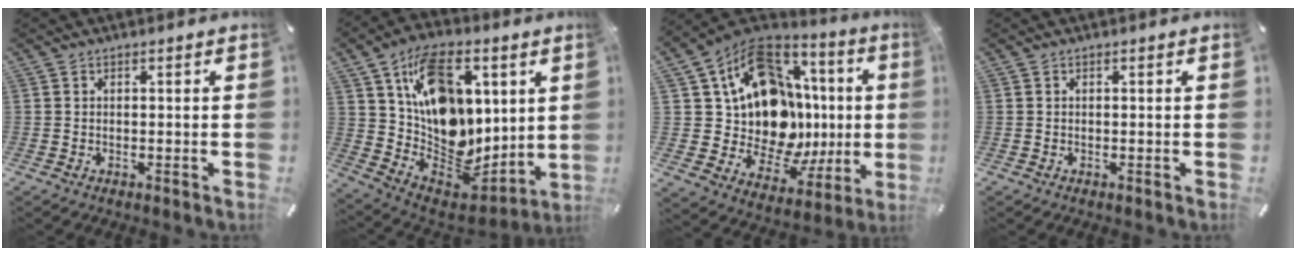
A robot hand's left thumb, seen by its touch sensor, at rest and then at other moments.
{"total": 17.6, "force": [5.1, 13.1, 10.5], "torque": [-0.157, -0.039, 0.102]}
{"total": 17.9, "force": [2.9, 13.7, 11.2], "torque": [-0.201, -0.059, 0.067]}
{"total": 0.0}